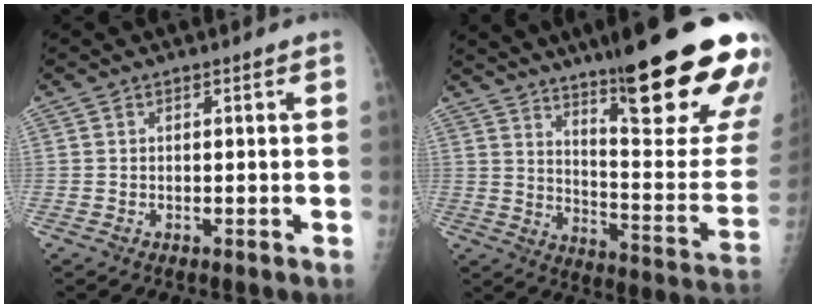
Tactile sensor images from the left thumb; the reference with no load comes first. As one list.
[{"total": 27.7, "force": [17.5, 4.7, 21.0], "torque": [-0.242, -0.088, 0.260]}]